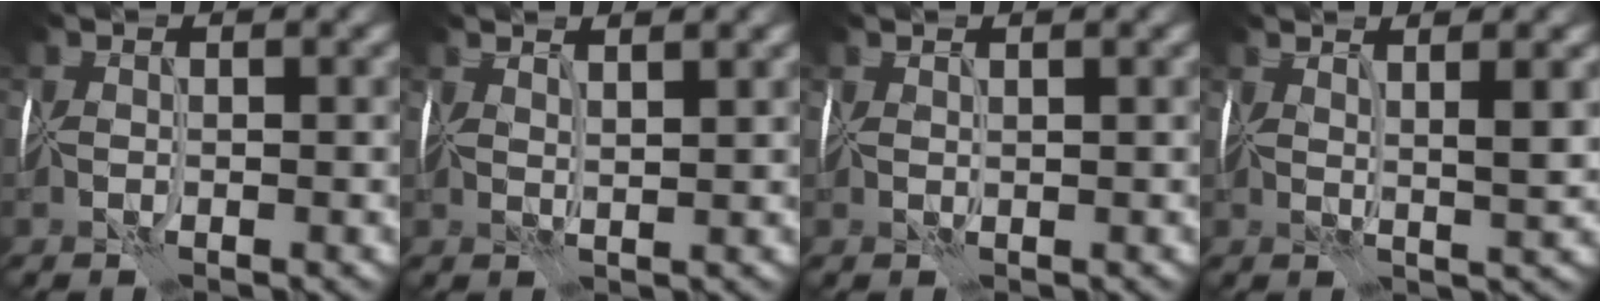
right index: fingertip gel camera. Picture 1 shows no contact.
{"total": 2.6, "force": [2.4, 0.0, 1.0], "torque": [-0.001, 0.014, 0.041]}
{"total": 1.2, "force": [1.1, -0.1, 0.0], "torque": [0.002, 0.007, 0.022]}
{"total": 3.6, "force": [2.2, 0.1, 2.8], "torque": [-0.029, 0.004, 0.038]}